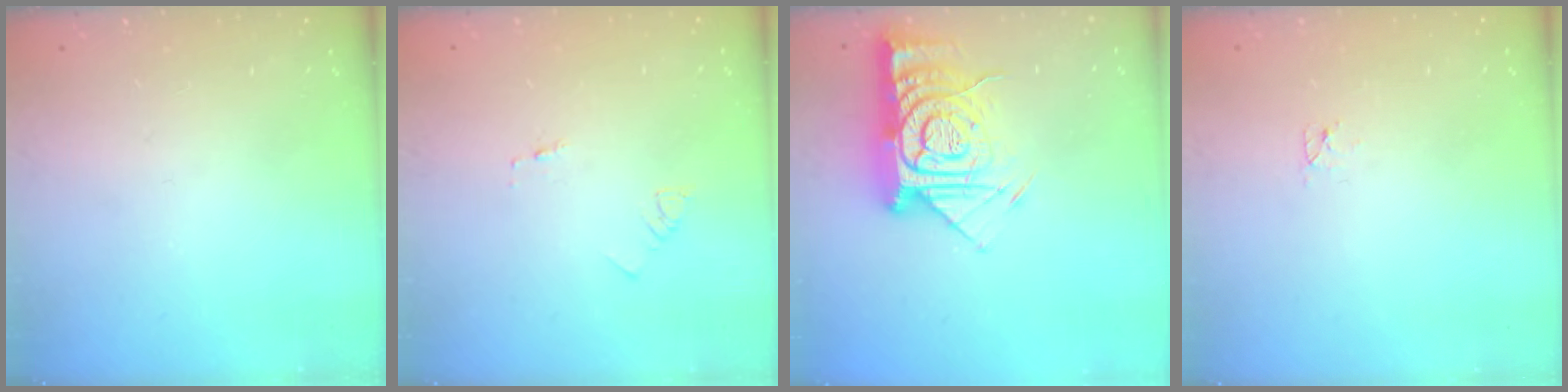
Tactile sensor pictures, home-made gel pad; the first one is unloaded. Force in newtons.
{"total": 1.4, "press": 1.3, "slide": 0.1}
{"total": 16.6, "press": 16.5, "slide": 1.8}
{"total": 2.4, "press": 2.4, "slide": 0.3}